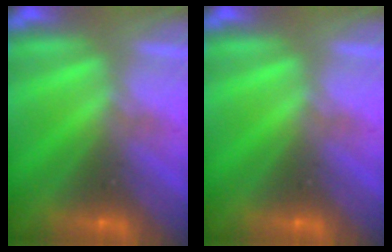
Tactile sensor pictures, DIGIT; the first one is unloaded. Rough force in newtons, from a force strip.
{"total": 0.0}